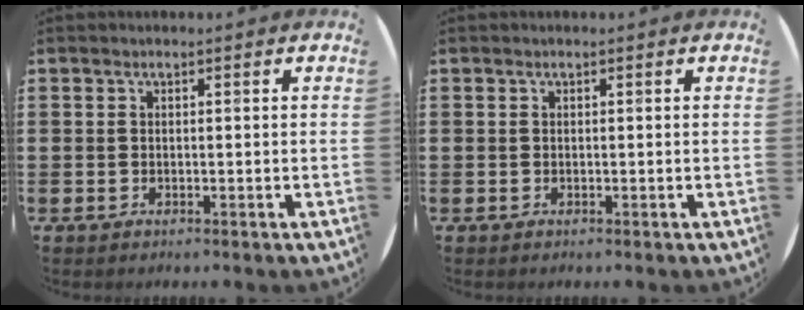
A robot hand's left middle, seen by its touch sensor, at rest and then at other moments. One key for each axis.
{"total": 0.0}